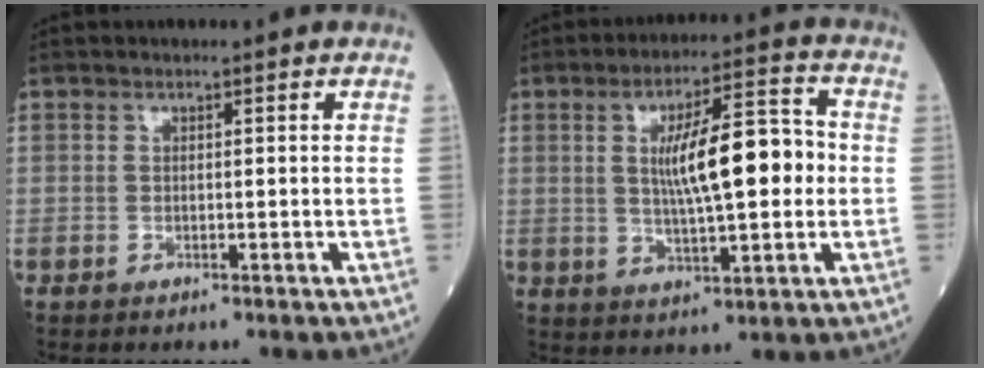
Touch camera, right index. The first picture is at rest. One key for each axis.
{"total": 11.9, "fx": 0.8, "fy": 2.5, "fz": 11.6, "tx": -0.193, "ty": 0.018, "tz": 0.014}